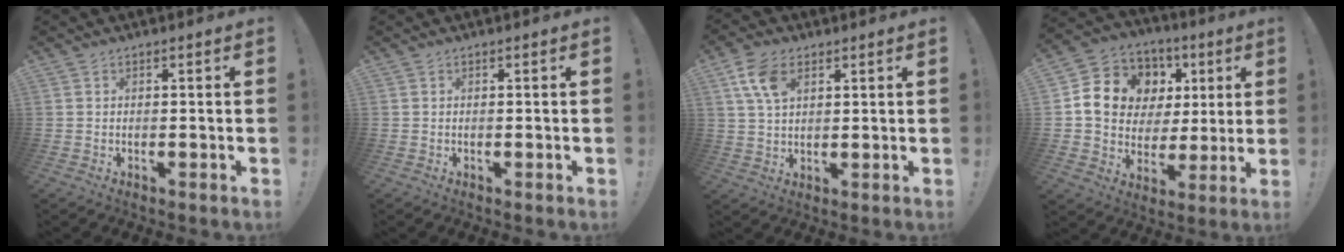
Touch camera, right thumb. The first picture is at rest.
{"total": 0.0}
{"total": 8.9, "force": [4.0, 5.3, 5.9], "torque": [-0.108, -0.005, 0.079]}
{"total": 14.4, "force": [4.5, 12.1, 6.3], "torque": [-0.096, -0.016, 0.104]}